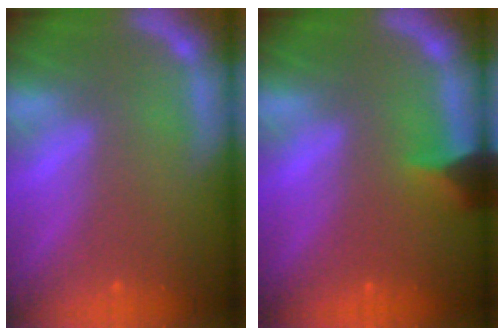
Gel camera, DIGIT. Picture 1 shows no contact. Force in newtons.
{"total": 2.4}